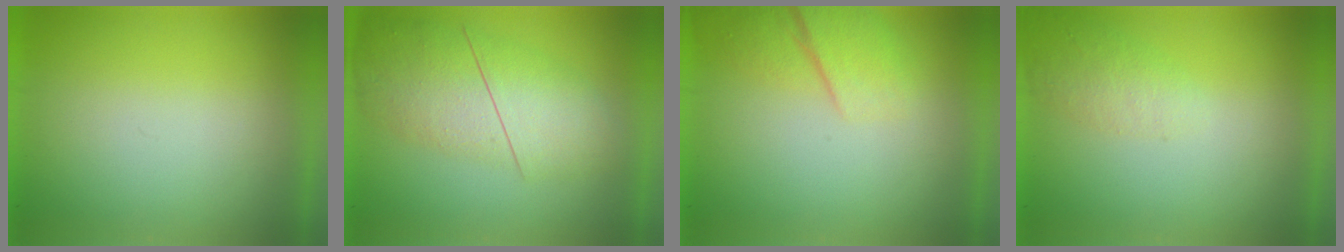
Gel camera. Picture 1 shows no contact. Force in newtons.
{"total": 4.6}
{"total": 2.5}
{"total": 2.0}